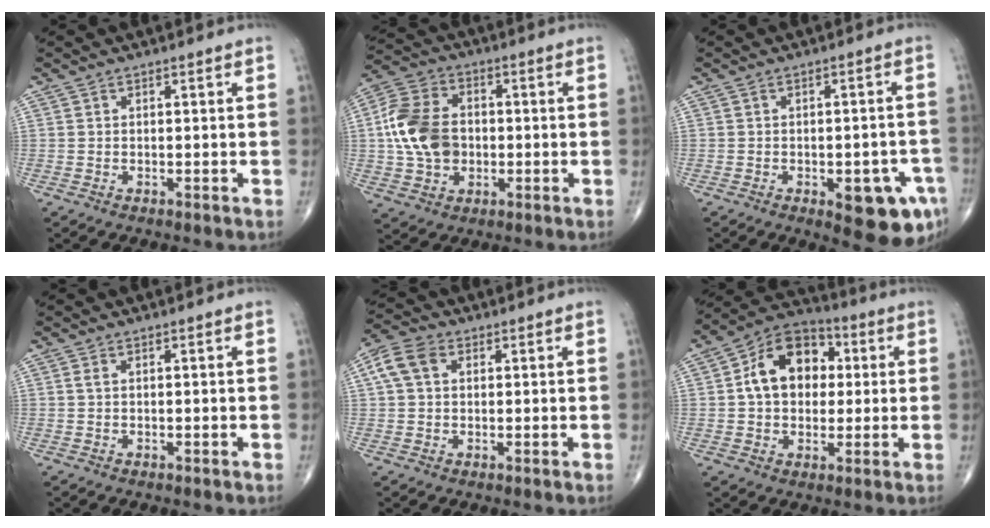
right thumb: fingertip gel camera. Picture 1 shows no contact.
{"total": 13.4, "force": [-0.1, 9.9, 9.0], "torque": [-0.161, 0.019, -0.007]}
{"total": 11.0, "force": [-4.6, 4.2, 9.0], "torque": [-0.084, 0.014, -0.047]}
{"total": 0.8, "force": [0.2, 0.3, 0.7], "torque": [-0.018, 0.002, 0.004]}
{"total": 6.5, "force": [1.8, 4.6, 4.3], "torque": [-0.090, 0.018, 0.031]}
{"total": 14.2, "force": [2.2, 10.3, 9.5], "torque": [-0.118, 0.019, 0.026]}